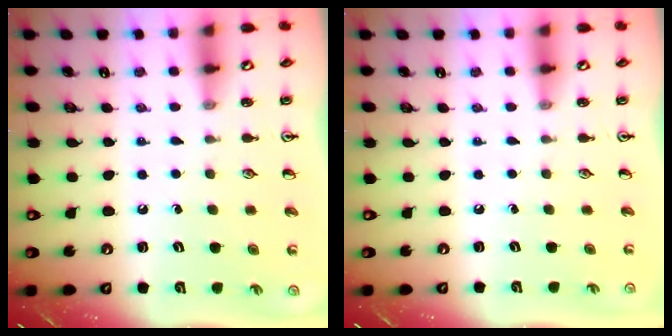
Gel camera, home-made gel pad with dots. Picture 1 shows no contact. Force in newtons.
{"total": 0.0}